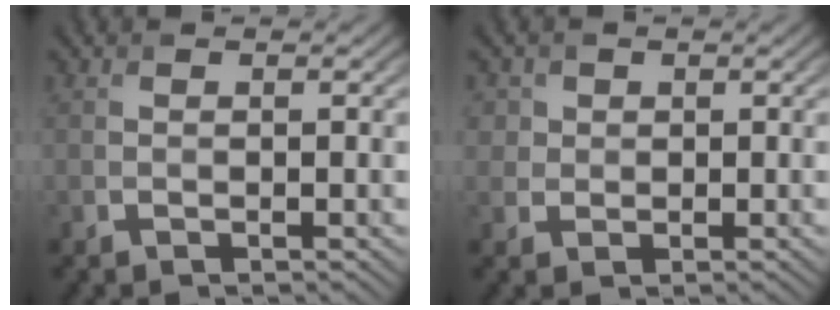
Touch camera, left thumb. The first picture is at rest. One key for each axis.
{"total": 2.9, "fx": 1.1, "fy": 2.6, "fz": 0.7, "tx": -0.030, "ty": -0.004, "tz": 0.030}